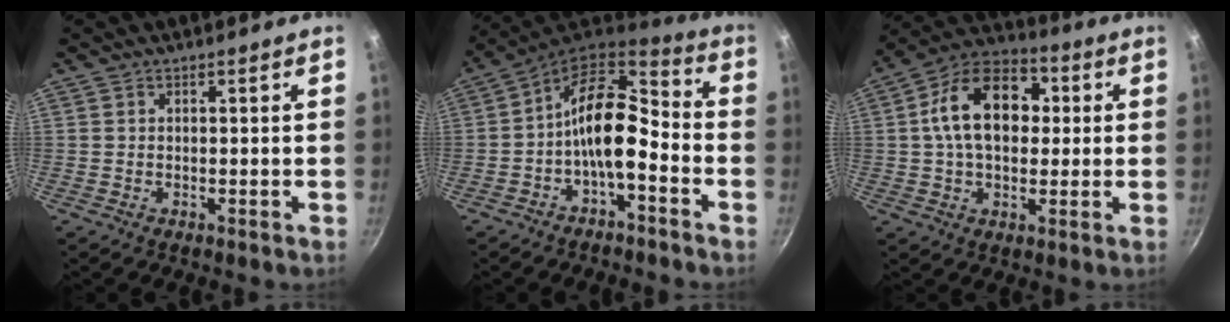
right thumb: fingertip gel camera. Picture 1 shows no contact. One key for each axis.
{"total": 13.0, "fx": -3.8, "fy": 6.6, "fz": 10.5, "tx": -0.167, "ty": 0.065, "tz": -0.078}
{"total": 16.2, "fx": 2.2, "fy": 10.8, "fz": 11.9, "tx": -0.160, "ty": 0.026, "tz": 0.017}